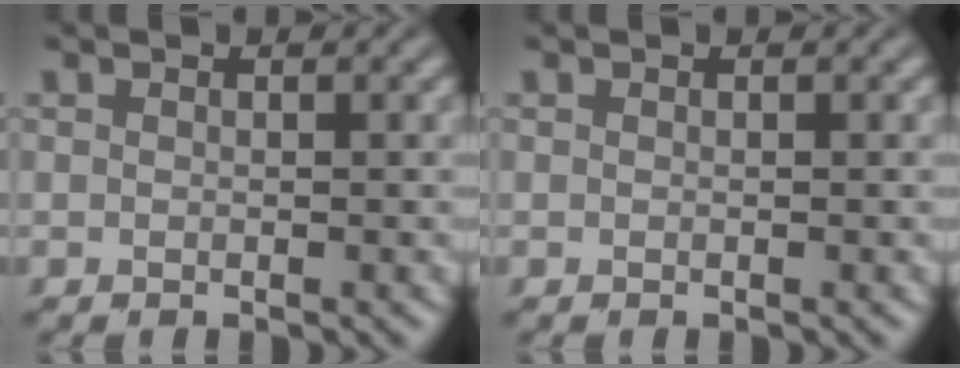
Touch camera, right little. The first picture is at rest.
{"total": 0.0}